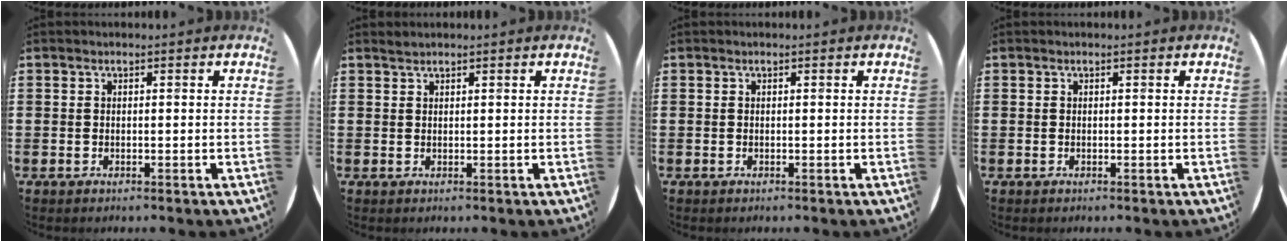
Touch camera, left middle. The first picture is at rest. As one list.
[{"total": 0.6, "force": [0.6, -0.1, 0.0], "torque": [0.001, -0.001, 0.012]}, {"total": 0.0}, {"total": 0.0}]